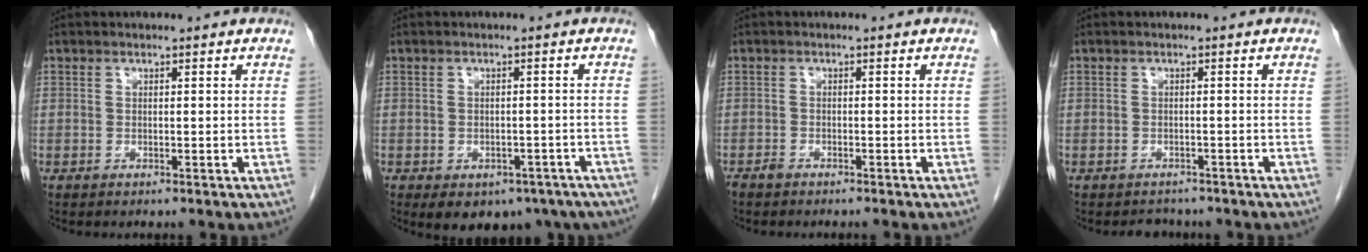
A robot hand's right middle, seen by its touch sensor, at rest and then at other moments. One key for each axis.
{"total": 11.2, "fx": -7.2, "fy": 7.1, "fz": 4.9, "tx": -0.070, "ty": 0.003, "tz": -0.079}
{"total": 1.4, "fx": -1.3, "fy": 0.3, "fz": 0.5, "tx": -0.015, "ty": -0.002, "tz": -0.022}
{"total": 2.4, "fx": -2.1, "fy": 1.1, "fz": -0.1, "tx": -0.004, "ty": 0.000, "tz": -0.031}